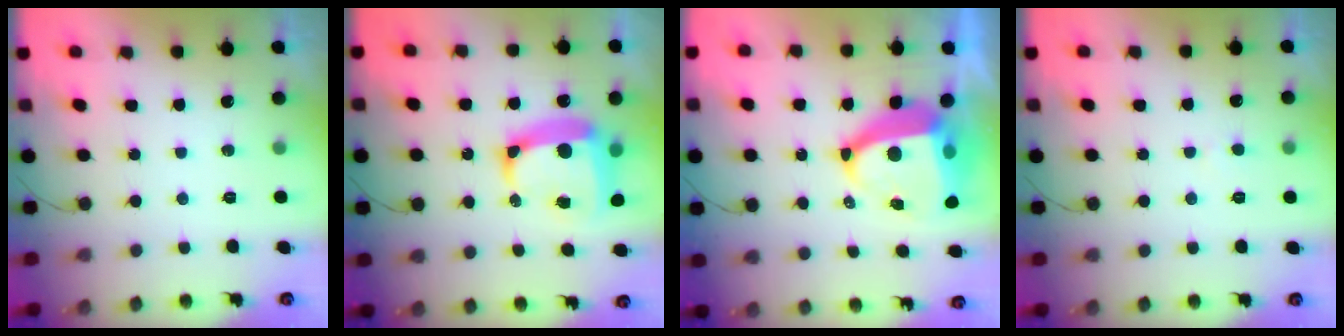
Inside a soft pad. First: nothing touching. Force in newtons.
{"total": 16.4, "press": 16.3, "slide": 2.1}
{"total": 13.7, "press": 13.6, "slide": 1.4}
{"total": 2.1, "press": 2.1, "slide": 0.1}